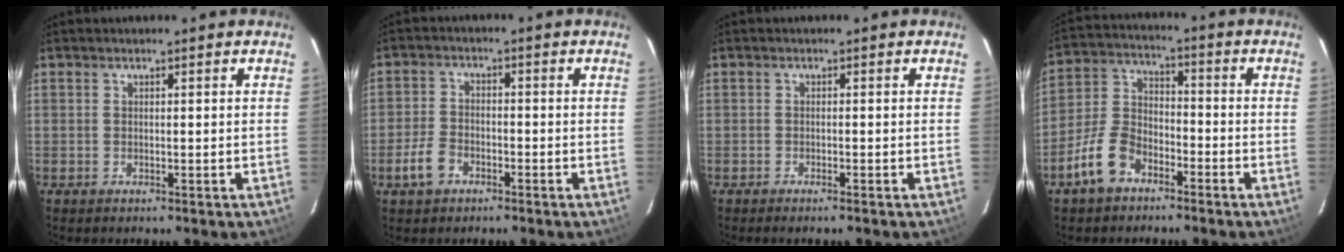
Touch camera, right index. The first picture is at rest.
{"total": 7.3, "force": [-4.3, 4.4, 3.9], "torque": [-0.093, 0.009, -0.081]}
{"total": 1.0, "force": [-0.9, -0.1, 0.5], "torque": [-0.009, 0.001, -0.016]}
{"total": 9.7, "force": [-6.2, 5.6, 5.0], "torque": [-0.114, 0.020, -0.119]}